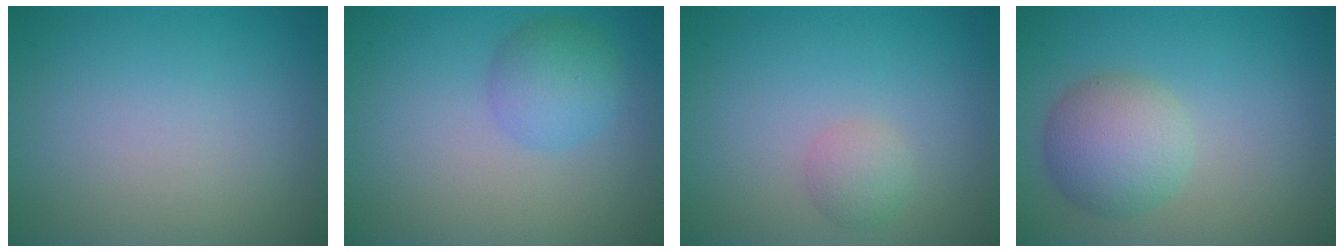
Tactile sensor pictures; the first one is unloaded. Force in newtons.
{"total": 3.0, "press": 3.0, "slide": 0.1}
{"total": 1.6, "press": 1.6, "slide": 0.0}
{"total": 4.6, "press": 4.6, "slide": 0.1}